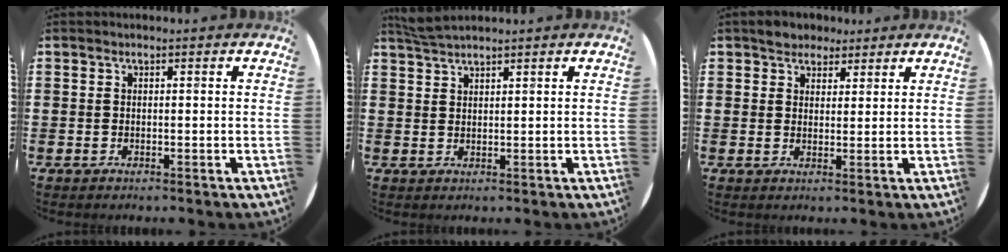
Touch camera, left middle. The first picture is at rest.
{"total": 2.3, "force": [2.3, -0.1, 0.5], "torque": [-0.012, 0.000, 0.044]}
{"total": 3.2, "force": [2.7, 1.7, 0.0], "torque": [0.001, 0.006, 0.050]}